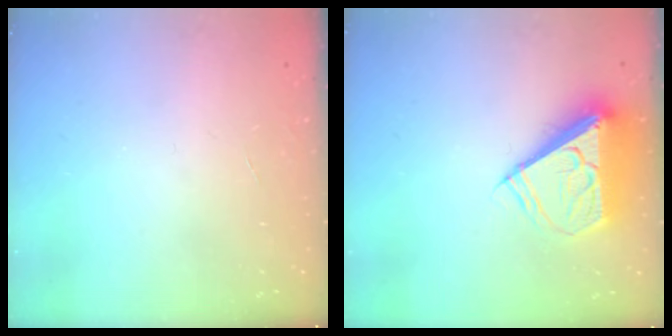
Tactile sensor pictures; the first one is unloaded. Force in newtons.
{"total": 9.3, "press": 9.2, "slide": 1.6}